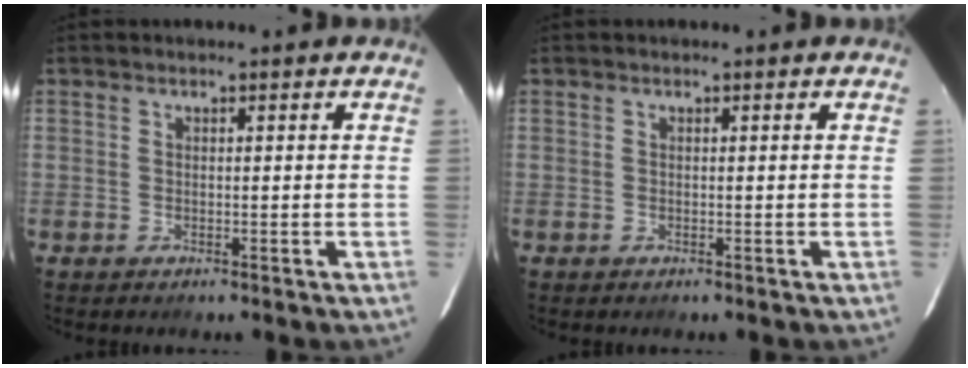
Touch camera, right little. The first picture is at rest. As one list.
[{"total": 0.0}]